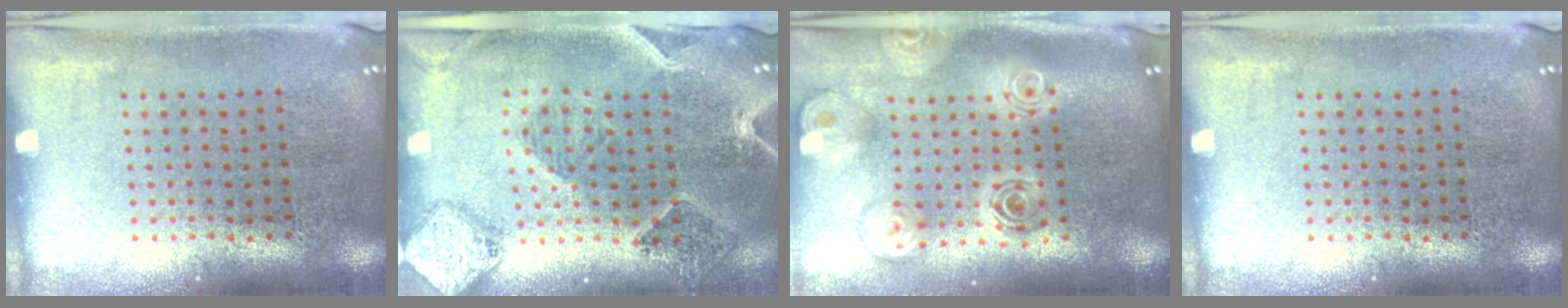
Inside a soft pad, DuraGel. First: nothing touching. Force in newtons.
{"total": 1.6, "press": 1.5, "slide": 0.4}
{"total": 2.6, "press": 1.9, "slide": 1.8}
{"total": 0.0}